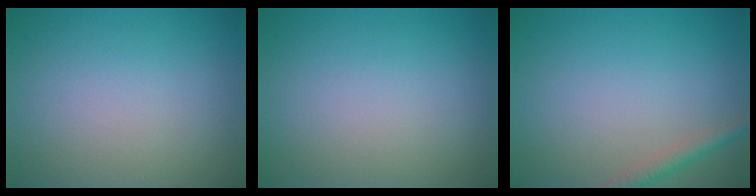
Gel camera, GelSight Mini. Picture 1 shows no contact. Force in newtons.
{"total": 0.0}
{"total": 1.9, "press": 1.9, "slide": 0.0}